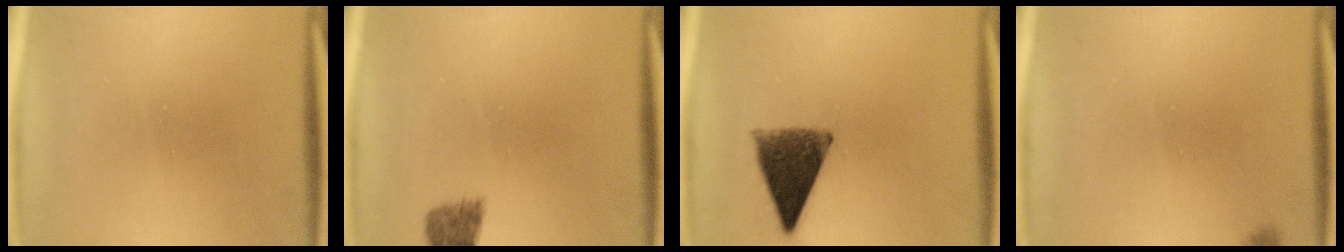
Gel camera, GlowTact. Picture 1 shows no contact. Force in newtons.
{"total": 1.9}
{"total": 9.9}
{"total": 1.0}